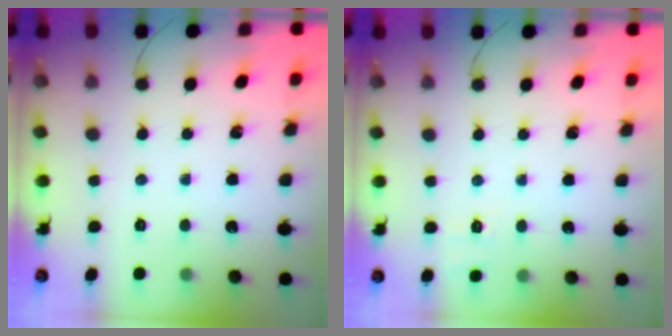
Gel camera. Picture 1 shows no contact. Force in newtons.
{"total": 7.0, "press": 6.6, "slide": 2.2}